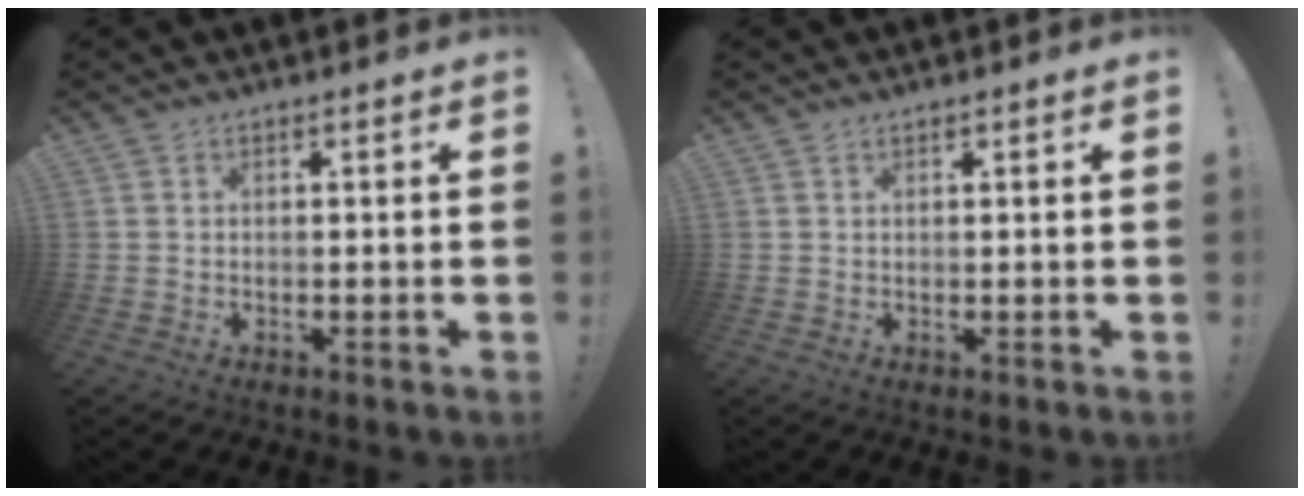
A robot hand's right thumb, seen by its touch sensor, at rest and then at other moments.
{"total": 0.6, "force": [0.6, 0.2, 0.2], "torque": [0.002, -0.002, 0.009]}